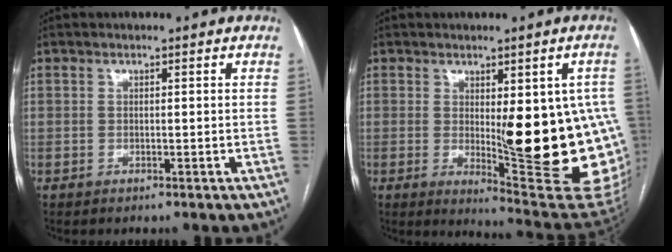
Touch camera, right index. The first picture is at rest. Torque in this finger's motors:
{"motor_torque": [1.95, 0.02, 0.57, 0.21]}